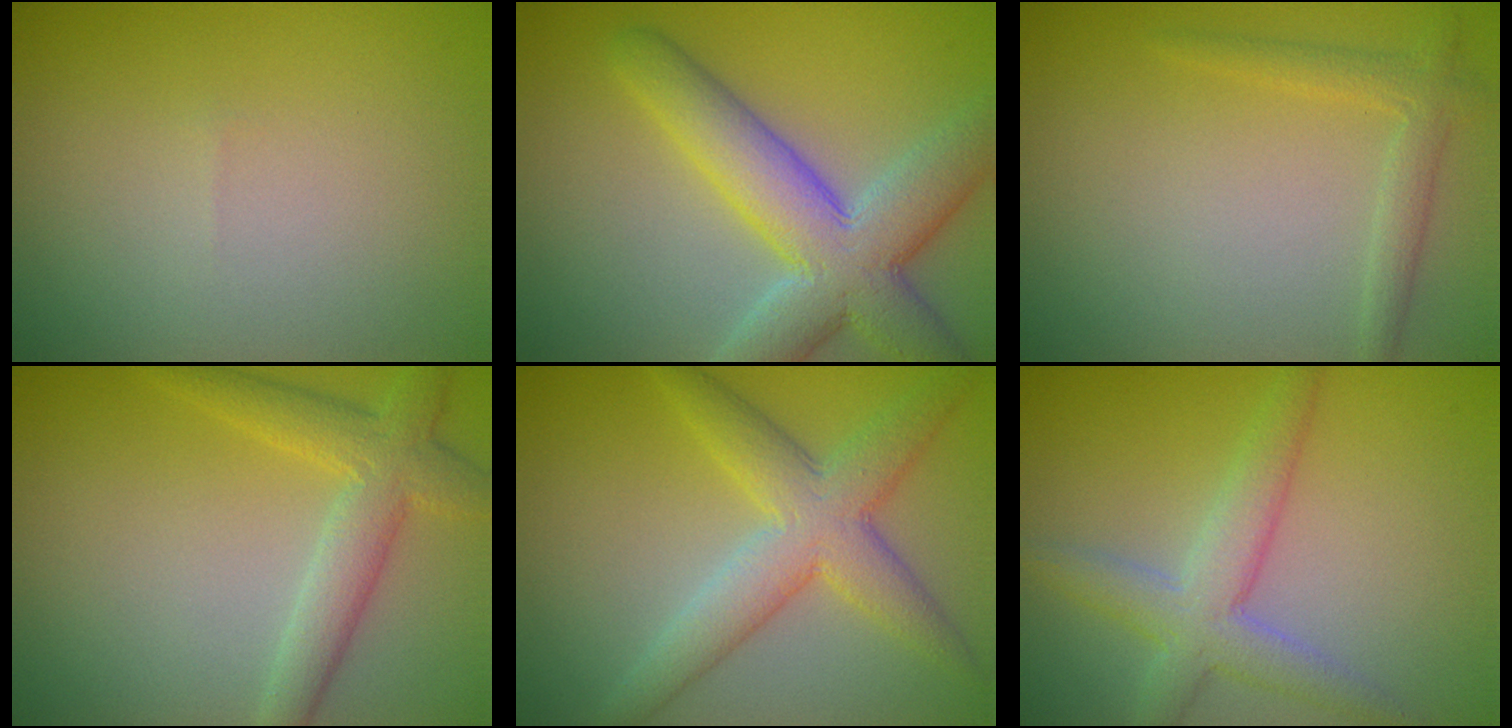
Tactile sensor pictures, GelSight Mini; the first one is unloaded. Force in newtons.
{"total": 8.2, "press": 8.1, "slide": 0.8}
{"total": 1.2, "press": 1.2, "slide": 0.1}
{"total": 3.4, "press": 3.4, "slide": 0.1}
{"total": 5.5, "press": 5.5, "slide": 0.2}
{"total": 4.2, "press": 4.2, "slide": 0.4}